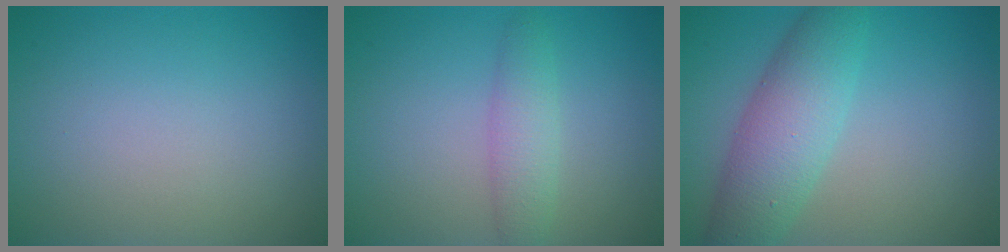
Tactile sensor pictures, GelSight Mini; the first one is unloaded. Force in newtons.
{"total": 2.4, "press": 2.4, "slide": 0.1}
{"total": 5.9, "press": 5.9, "slide": 0.2}